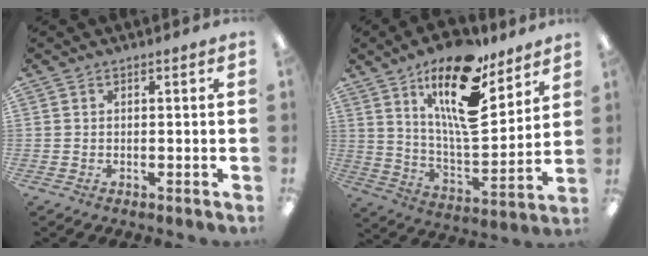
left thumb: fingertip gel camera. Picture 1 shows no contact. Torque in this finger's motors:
{"motor_torque": [1.40, 2.13, 1.34, -1.40, 0.29]}